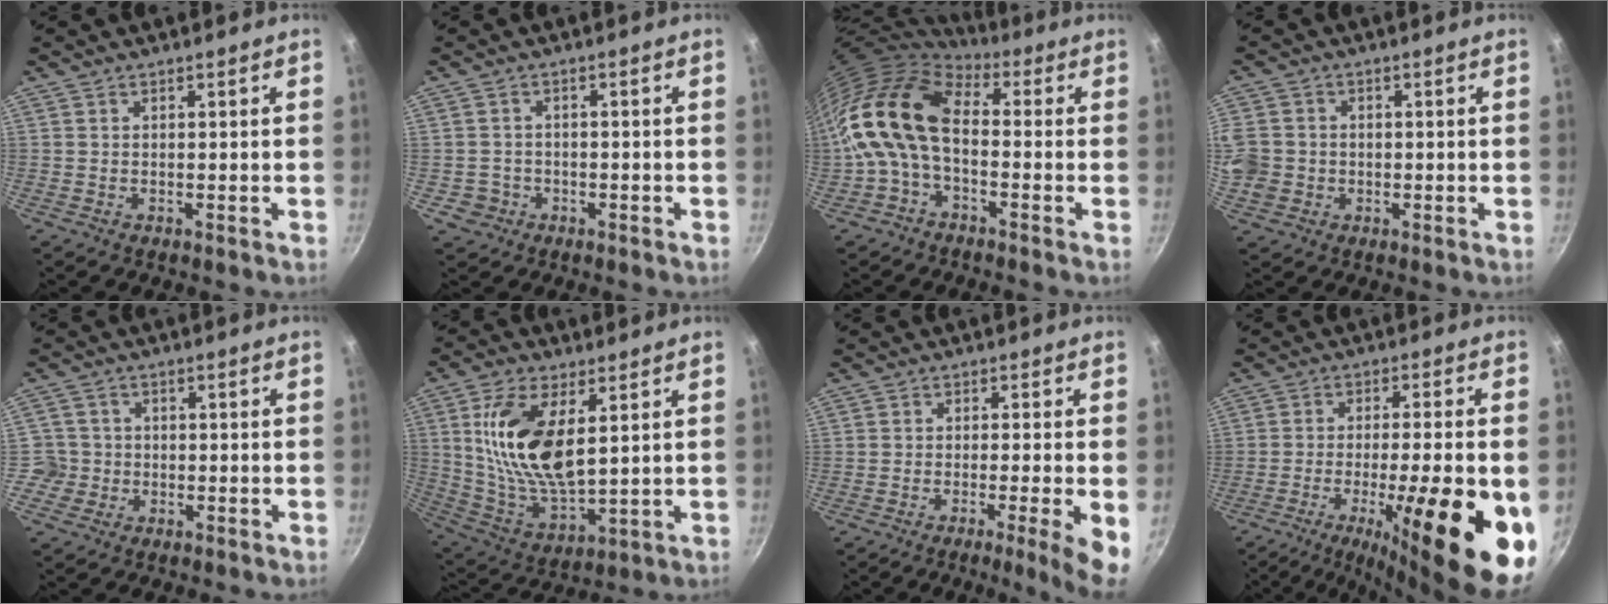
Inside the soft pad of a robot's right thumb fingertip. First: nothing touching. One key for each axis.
{"total": 3.3, "fx": -1.1, "fy": 3.1, "fz": 0.7, "tx": -0.002, "ty": 0.019, "tz": -0.009}
{"total": 13.4, "fx": -1.3, "fy": 8.2, "fz": 10.6, "tx": -0.185, "ty": 0.030, "tz": -0.041}
{"total": 10.6, "fx": -0.9, "fy": 9.6, "fz": 4.3, "tx": -0.115, "ty": 0.018, "tz": -0.015}
{"total": 4.1, "fx": -0.9, "fy": 3.9, "fz": 0.4, "tx": 0.019, "ty": 0.016, "tz": -0.020}
{"total": 17.0, "fx": 4.6, "fy": 8.2, "fz": 14.2, "tx": -0.267, "ty": -0.028, "tz": 0.098}
{"total": 6.9, "fx": -2.1, "fy": 0.3, "fz": 6.6, "tx": -0.095, "ty": 0.000, "tz": -0.034}
{"total": 21.8, "fx": -7.4, "fy": 5.1, "fz": 19.9, "tx": -0.279, "ty": 0.004, "tz": -0.110}